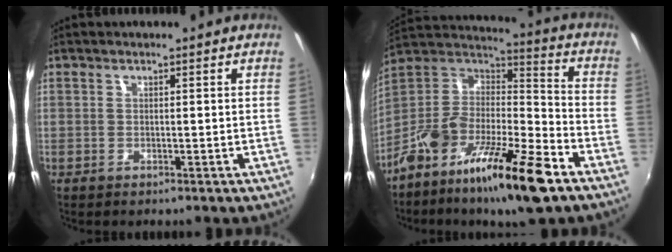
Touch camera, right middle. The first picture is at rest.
{"total": 21.3, "force": [-12.8, 5.5, 16.1], "torque": [-0.289, -0.014, -0.233]}